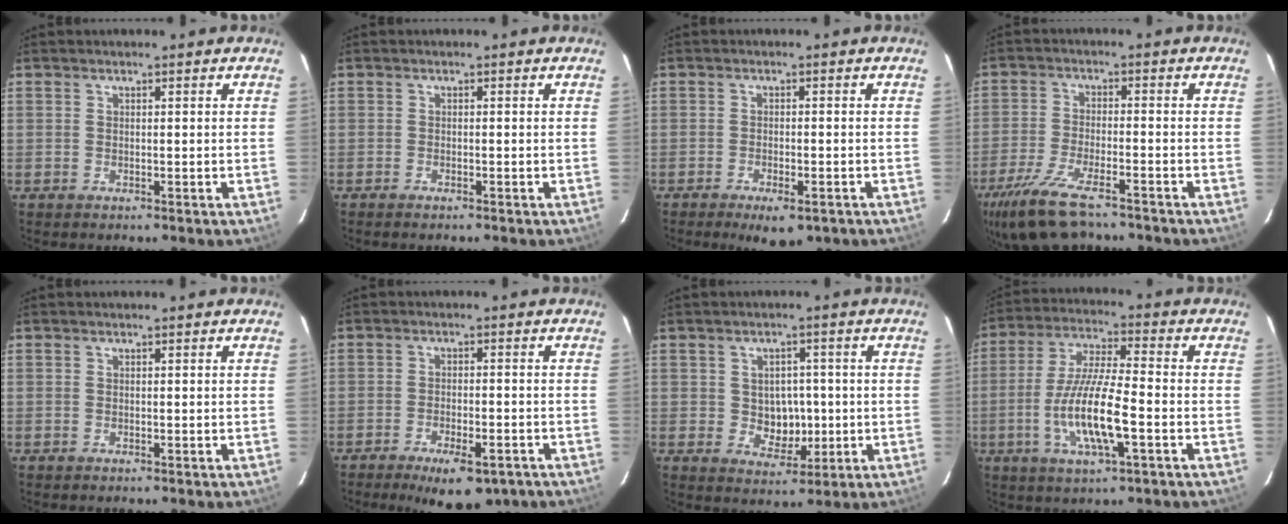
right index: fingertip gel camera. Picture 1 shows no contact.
{"total": 1.0, "force": [-0.9, 0.2, 0.3], "torque": [-0.008, -0.002, -0.017]}
{"total": 5.9, "force": [-4.0, 2.2, 3.8], "torque": [-0.074, -0.015, -0.056]}
{"total": 13.0, "force": [-9.9, 3.9, 7.4], "torque": [-0.173, -0.036, -0.177]}
{"total": 0.0}
{"total": 10.3, "force": [-7.3, 3.7, 6.2], "torque": [-0.117, -0.016, -0.101]}
{"total": 5.7, "force": [-0.2, 5.0, 2.8], "torque": [-0.050, 0.007, 0.010]}
{"total": 13.0, "force": [-3.9, 2.3, 12.1], "torque": [-0.246, -0.007, -0.074]}